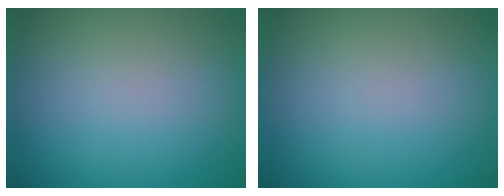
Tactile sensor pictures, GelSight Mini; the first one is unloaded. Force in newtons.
{"total": 0.0}